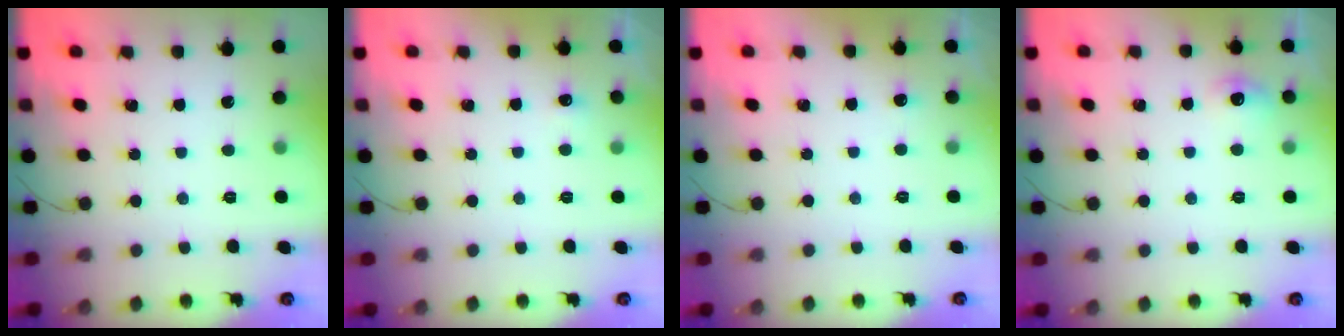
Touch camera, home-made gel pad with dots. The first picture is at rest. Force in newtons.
{"total": 8.6, "press": 2.0, "slide": 8.4}
{"total": 2.8, "press": 2.5, "slide": 1.2}
{"total": 6.4, "press": 6.3, "slide": 1.5}